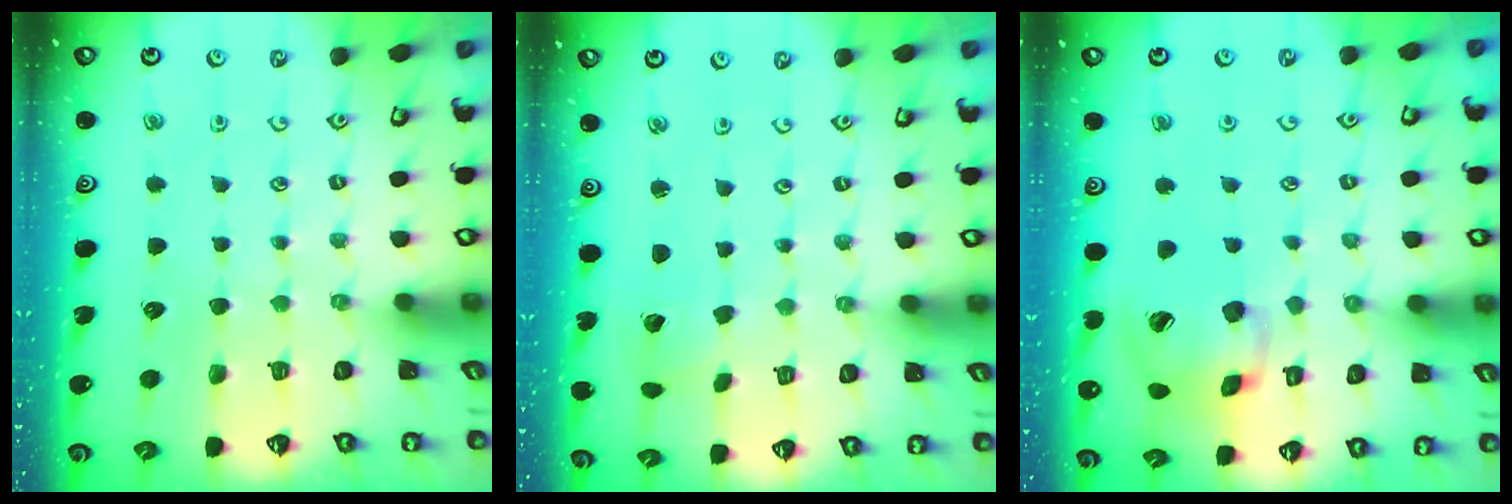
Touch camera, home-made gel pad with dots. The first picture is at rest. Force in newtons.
{"total": 3.5, "press": 3.5, "slide": 0.1}
{"total": 15.6, "press": 15.4, "slide": 2.3}